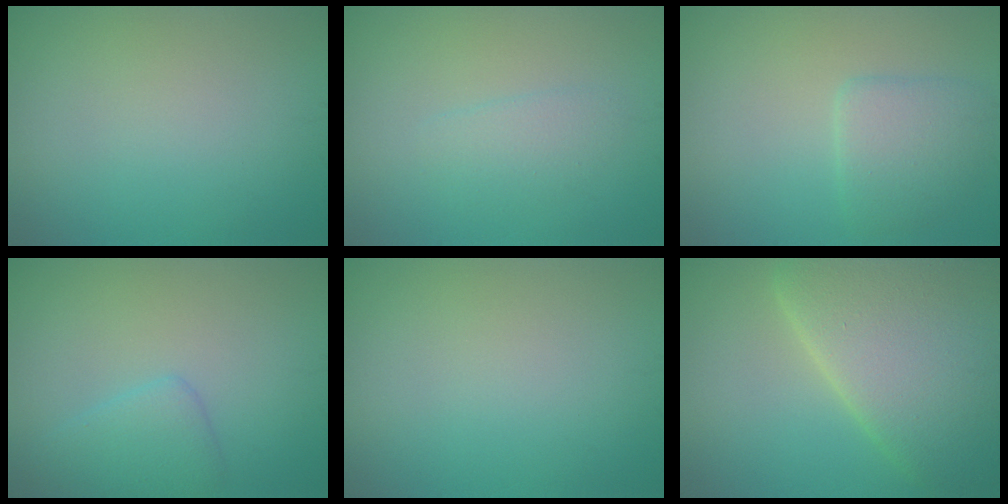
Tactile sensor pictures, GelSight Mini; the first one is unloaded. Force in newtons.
{"total": 1.8, "press": 1.8, "slide": 0.2}
{"total": 2.9, "press": 2.9, "slide": 0.3}
{"total": 2.6, "press": 2.6, "slide": 0.1}
{"total": 0.0}
{"total": 11.1, "press": 11.1, "slide": 0.6}